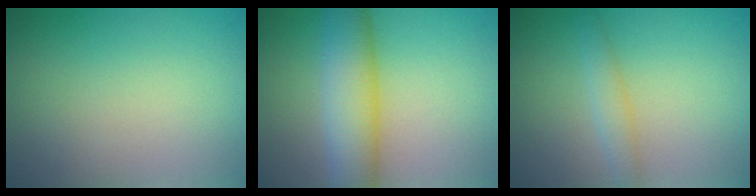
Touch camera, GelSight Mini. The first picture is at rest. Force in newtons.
{"total": 7.3, "press": 7.2, "slide": 0.5}
{"total": 1.8, "press": 1.8, "slide": 0.1}